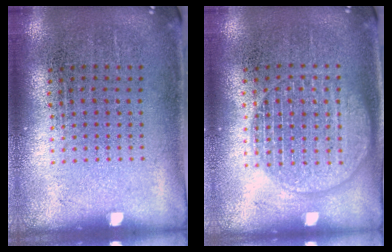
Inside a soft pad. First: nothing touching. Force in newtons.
{"total": 1.7, "press": 1.7, "slide": 0.1}